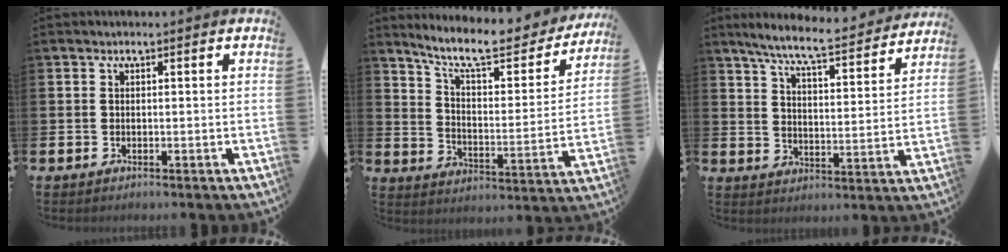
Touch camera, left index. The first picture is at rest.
{"total": 9.5, "force": [8.4, 2.0, 4.0], "torque": [-0.099, -0.059, 0.139]}
{"total": 7.7, "force": [7.0, 0.5, 3.3], "torque": [-0.084, -0.049, 0.116]}